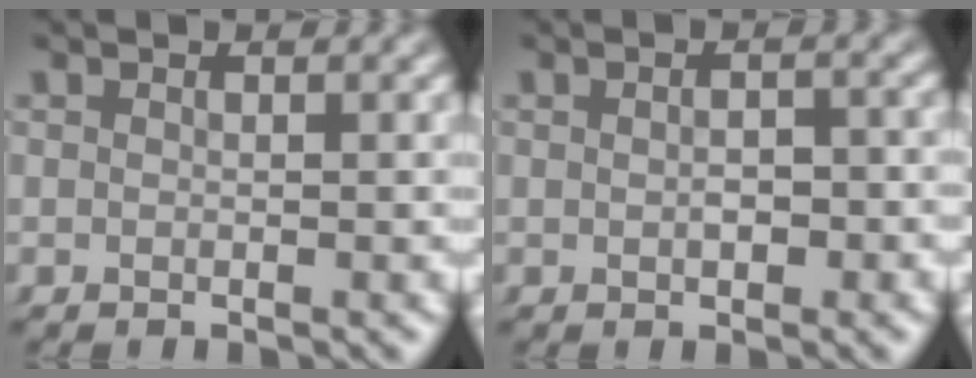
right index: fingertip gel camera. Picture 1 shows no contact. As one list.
[{"total": 1.5, "force": [-0.4, 0.8, 1.2], "torque": [-0.017, -0.002, -0.008]}]